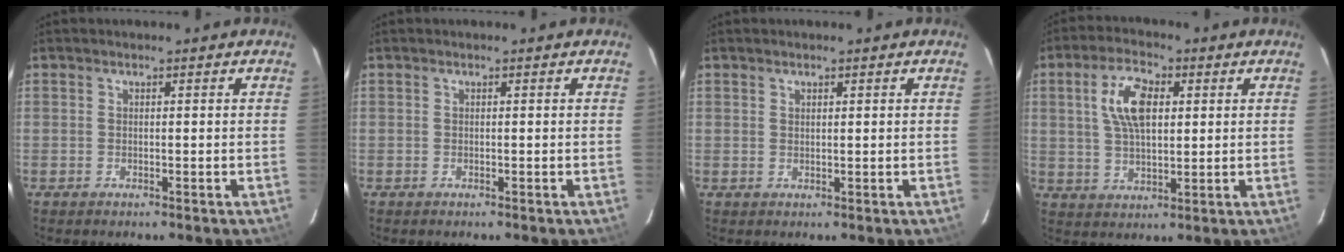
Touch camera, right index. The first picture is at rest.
{"total": 0.0}
{"total": 0.8, "force": [0.6, 0.4, 0.3], "torque": [-0.004, 0.001, 0.012]}
{"total": 9.1, "force": [2.5, 4.5, 7.6], "torque": [-0.146, 0.015, 0.049]}